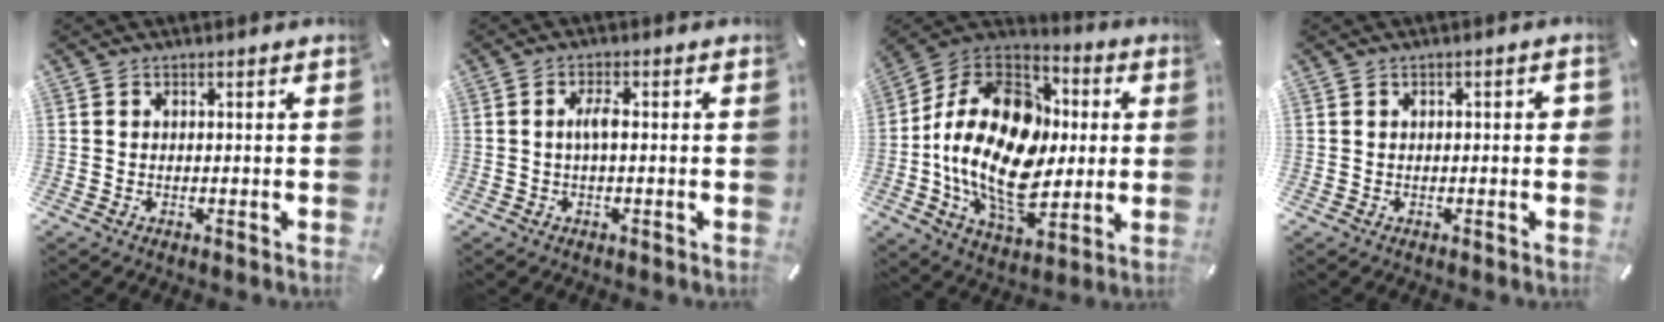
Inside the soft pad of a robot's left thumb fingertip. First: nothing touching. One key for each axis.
{"total": 3.6, "fx": -0.1, "fy": 1.2, "fz": 3.4, "tx": -0.065, "ty": 0.006, "tz": -0.005}
{"total": 24.5, "fx": -1.5, "fy": 17.2, "fz": 17.5, "tx": -0.341, "ty": 0.004, "tz": -0.025}
{"total": 2.1, "fx": -0.1, "fy": 0.9, "fz": 1.8, "tx": -0.031, "ty": 0.006, "tz": -0.003}